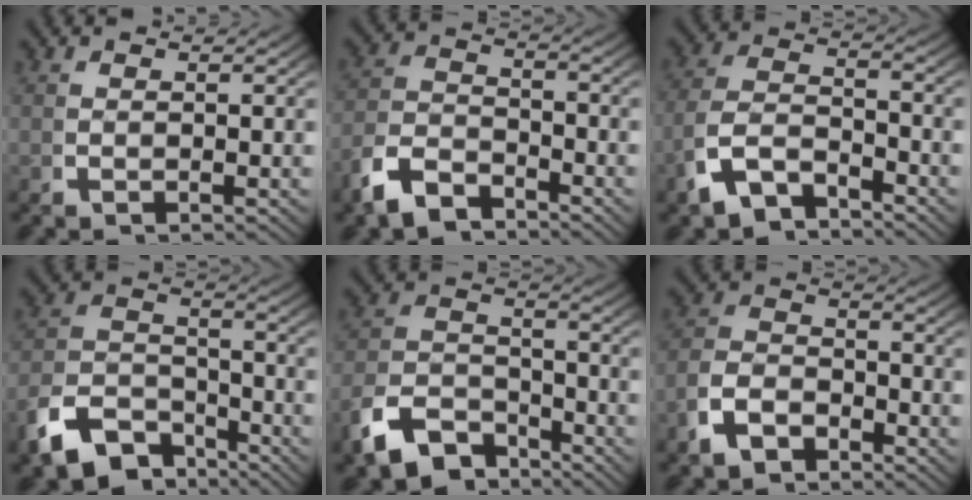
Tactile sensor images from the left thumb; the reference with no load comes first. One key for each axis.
{"total": 4.8, "fx": -3.4, "fy": 2.6, "fz": 2.2, "tx": -0.047, "ty": -0.016, "tz": -0.057}
{"total": 6.6, "fx": -2.9, "fy": 4.4, "fz": 4.0, "tx": -0.096, "ty": -0.033, "tz": -0.039}
{"total": 9.0, "fx": -5.4, "fy": 5.6, "fz": 4.5, "tx": -0.083, "ty": -0.033, "tz": -0.082}
{"total": 8.2, "fx": -5.1, "fy": 5.0, "fz": 4.1, "tx": -0.072, "ty": -0.031, "tz": -0.079}
{"total": 4.5, "fx": -2.5, "fy": 2.9, "fz": 2.4, "tx": -0.049, "ty": -0.016, "tz": -0.040}